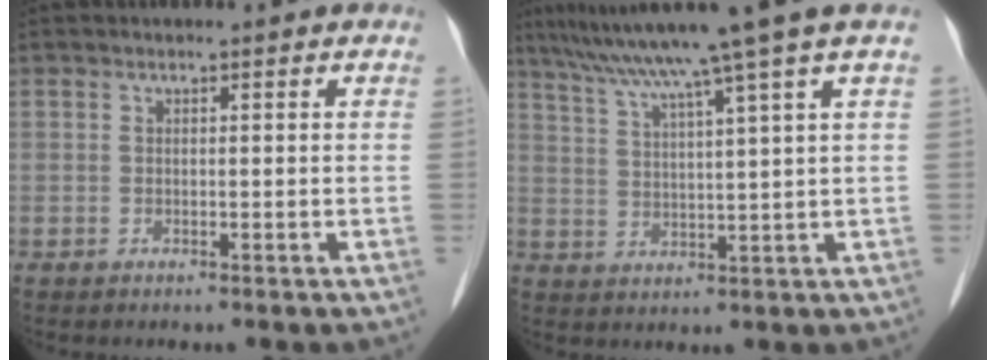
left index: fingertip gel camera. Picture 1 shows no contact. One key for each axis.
{"total": 11.9, "fx": 8.8, "fy": -2.8, "fz": 7.5, "tx": -0.120, "ty": 0.007, "tz": 0.135}